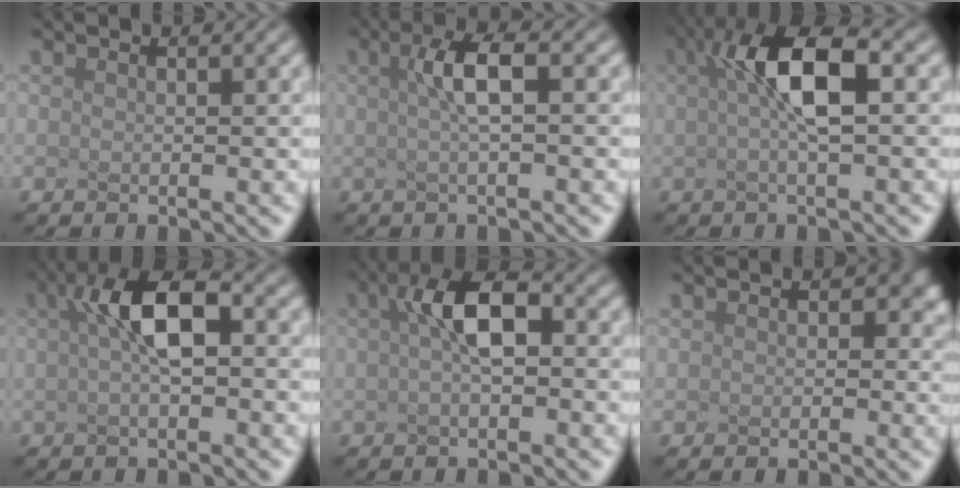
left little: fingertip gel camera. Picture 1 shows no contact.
{"total": 2.3, "force": [-0.8, -0.4, 2.1], "torque": [-0.063, 0.002, 0.020]}
{"total": 4.7, "force": [-0.2, 0.3, 4.7], "torque": [-0.107, 0.005, 0.034]}
{"total": 3.7, "force": [-0.6, 0.4, 3.7], "torque": [-0.094, 0.006, 0.025]}
{"total": 2.8, "force": [-0.9, 0.2, 2.7], "torque": [-0.079, 0.005, 0.017]}
{"total": 1.0, "force": [0.2, 0.7, 0.7], "torque": [-0.025, 0.003, 0.033]}